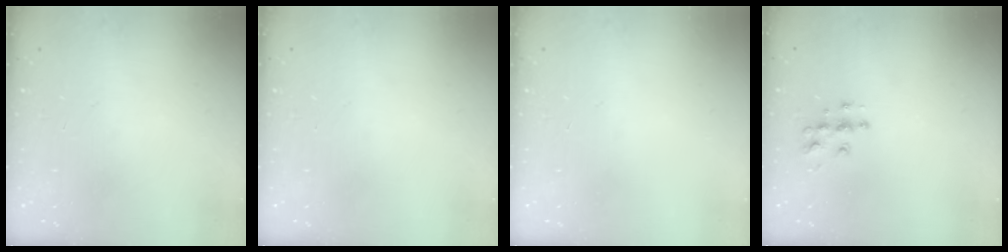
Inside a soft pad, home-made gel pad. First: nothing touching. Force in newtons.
{"total": 0.0}
{"total": 0.0}
{"total": 7.5, "press": 7.5, "slide": 0.3}